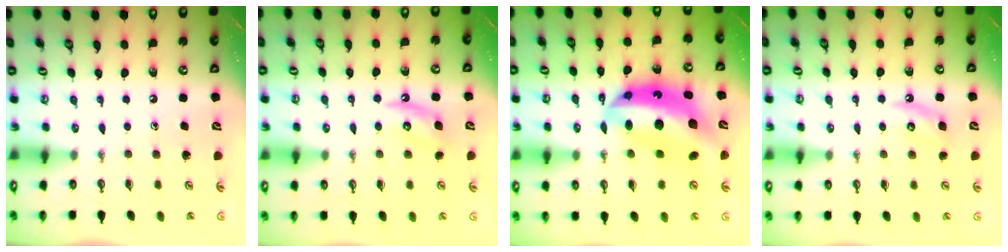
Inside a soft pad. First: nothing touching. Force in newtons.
{"total": 4.2, "press": 4.1, "slide": 0.7}
{"total": 16.3, "press": 16.3, "slide": 1.6}
{"total": 4.1, "press": 4.0, "slide": 0.6}